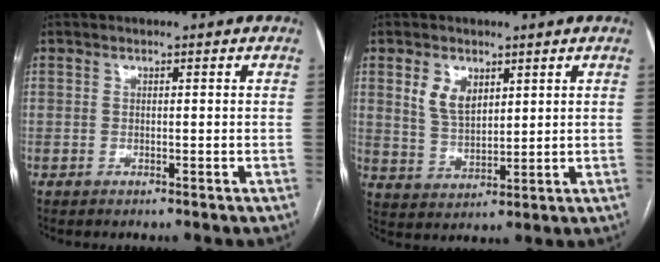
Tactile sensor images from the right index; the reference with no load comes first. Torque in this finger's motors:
{"motor_torque": [0.12, 0.07, 0.13, 0.04]}